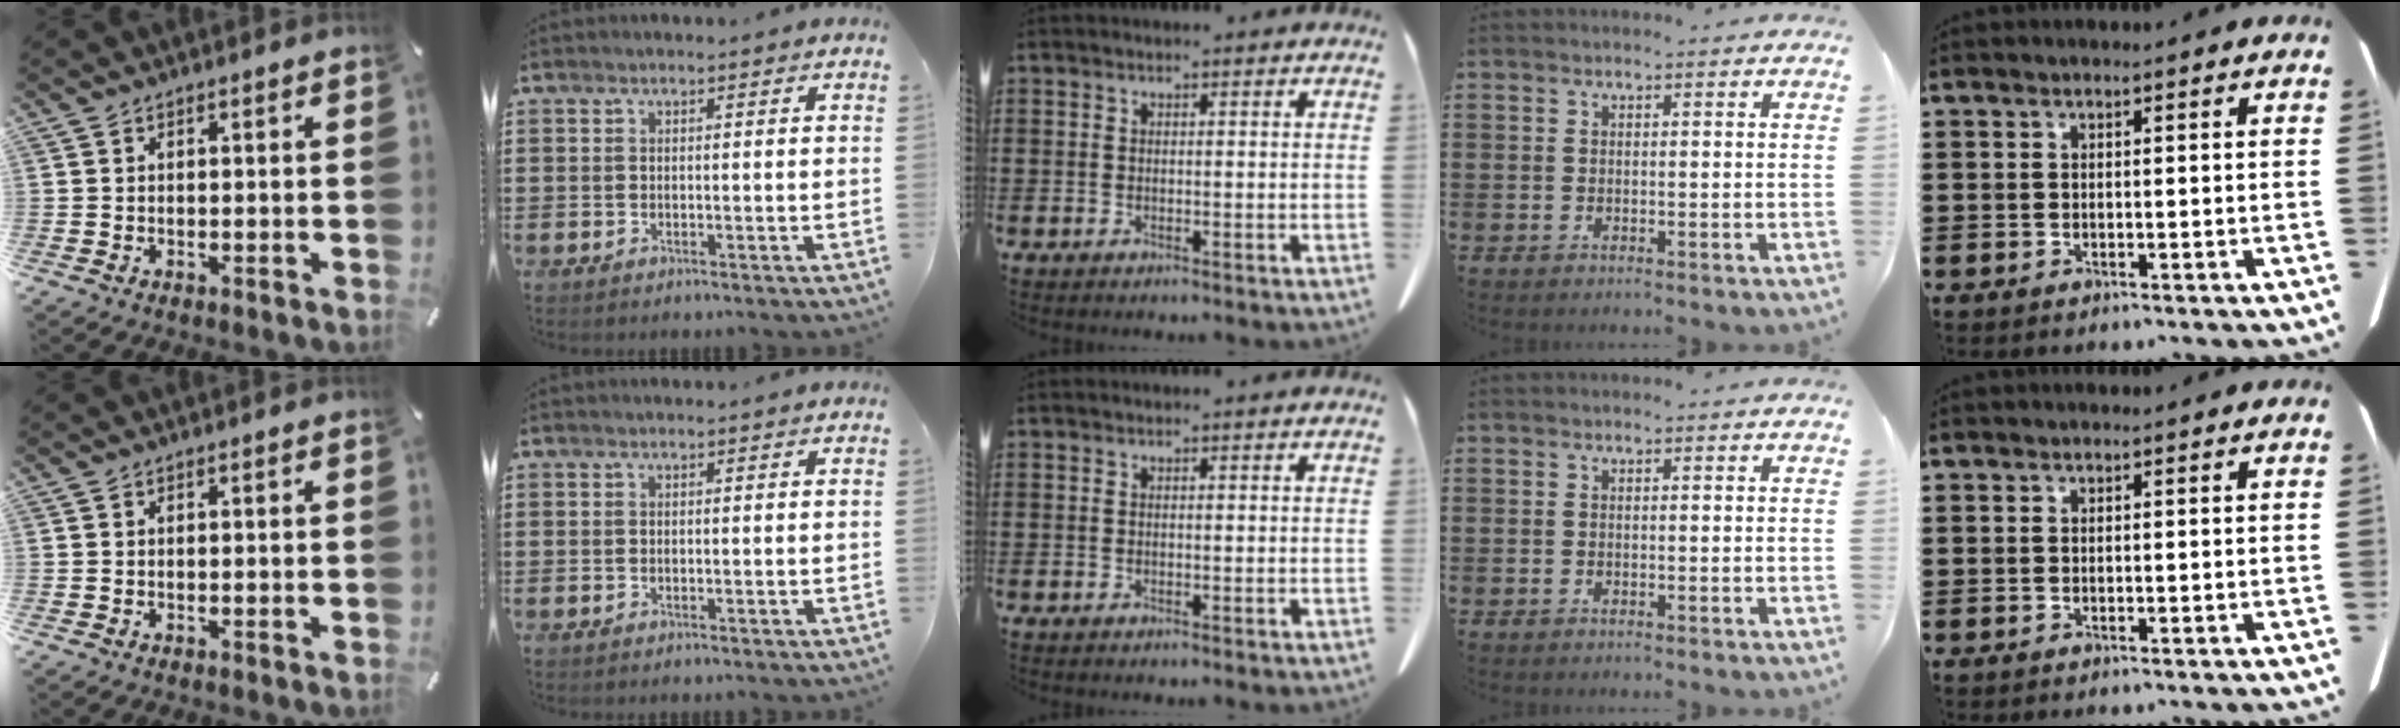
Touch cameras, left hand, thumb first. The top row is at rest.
{}